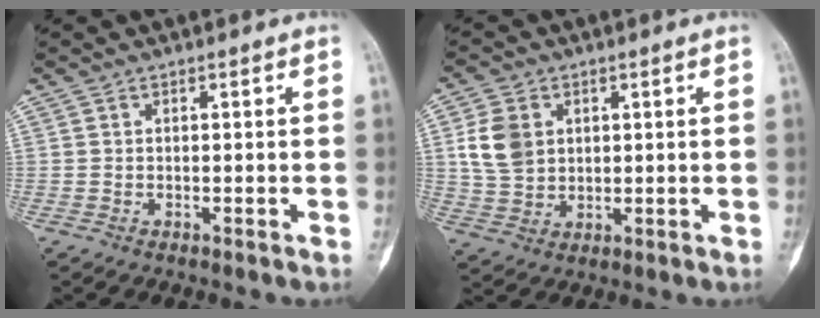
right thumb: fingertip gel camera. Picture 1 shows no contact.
{"total": 8.1, "force": [1.9, 6.2, 4.8], "torque": [-0.077, -0.004, 0.041]}